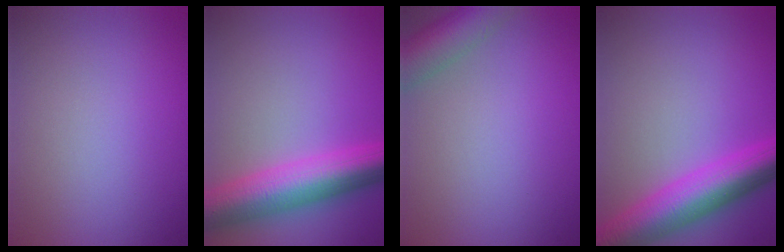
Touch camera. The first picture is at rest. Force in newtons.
{"total": 8.0, "press": 8.0, "slide": 0.2}
{"total": 4.9, "press": 4.8, "slide": 0.4}
{"total": 7.7, "press": 7.7, "slide": 0.3}